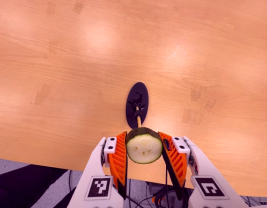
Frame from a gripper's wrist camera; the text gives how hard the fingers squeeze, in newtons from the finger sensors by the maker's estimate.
{"total": 11.0, "left": 9.7, "right": 12.3}